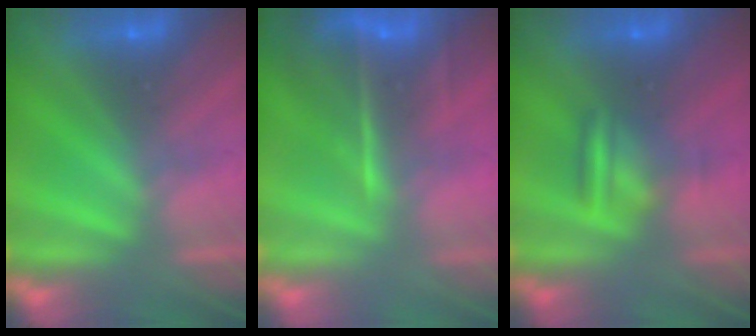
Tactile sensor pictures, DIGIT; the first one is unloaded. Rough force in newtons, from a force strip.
{"total": 9.3}
{"total": 9.3}